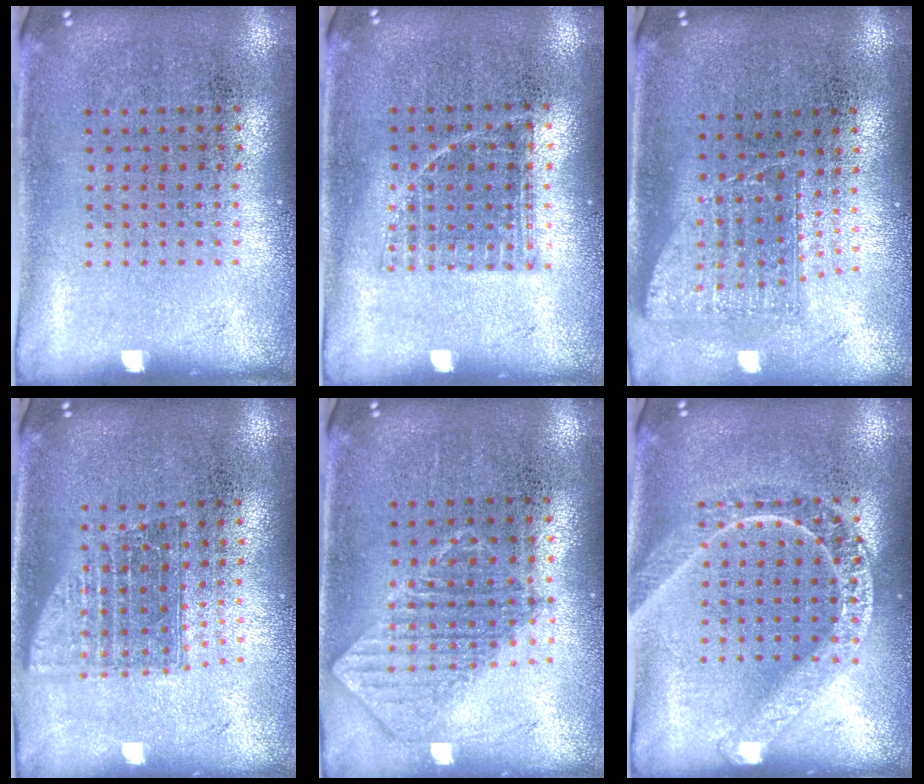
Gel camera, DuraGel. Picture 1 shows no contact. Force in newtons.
{"total": 0.8, "press": 0.7, "slide": 0.5}
{"total": 1.6, "press": 1.2, "slide": 1.0}
{"total": 1.5, "press": 1.2, "slide": 0.9}
{"total": 0.8, "press": 0.8, "slide": 0.0}
{"total": 1.5, "press": 1.5, "slide": 0.2}